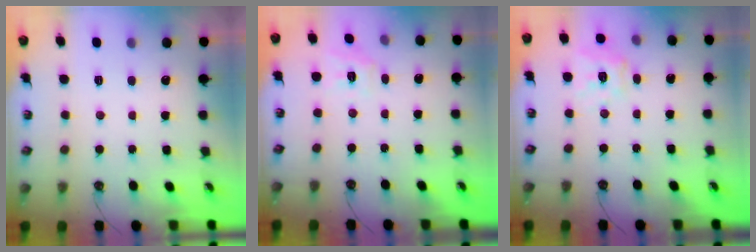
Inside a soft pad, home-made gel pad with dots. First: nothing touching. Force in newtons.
{"total": 7.6, "press": 7.5, "slide": 0.7}
{"total": 12.5, "press": 12.4, "slide": 1.4}